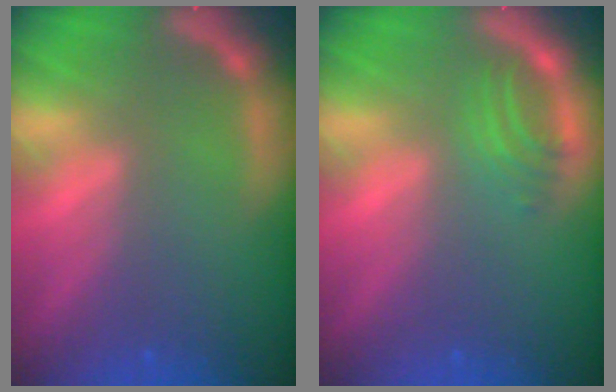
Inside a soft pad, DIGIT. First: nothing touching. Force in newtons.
{"total": 2.5}